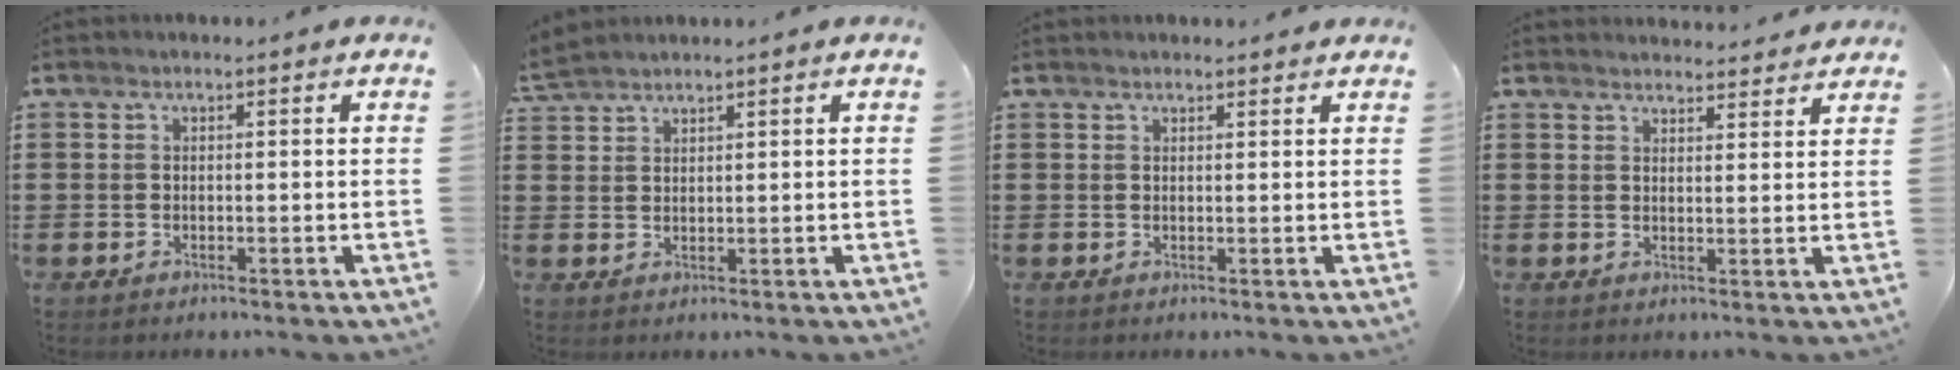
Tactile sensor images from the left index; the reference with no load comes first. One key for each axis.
{"total": 2.3, "fx": 2.3, "fy": 0.2, "fz": 0.3, "tx": -0.012, "ty": -0.001, "tz": 0.046}
{"total": 1.1, "fx": 1.1, "fy": 0.1, "fz": 0.2, "tx": -0.005, "ty": 0.000, "tz": 0.021}
{"total": 2.8, "fx": 2.8, "fy": 0.2, "fz": 0.1, "tx": -0.002, "ty": -0.013, "tz": 0.051}